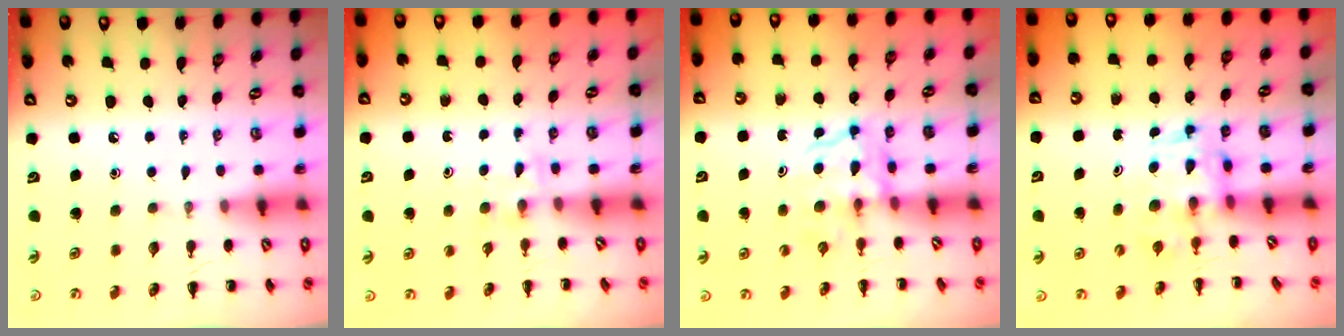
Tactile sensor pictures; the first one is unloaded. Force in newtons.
{"total": 3.8, "press": 3.6, "slide": 1.2}
{"total": 4.0, "press": 3.9, "slide": 0.4}
{"total": 3.4, "press": 3.4, "slide": 0.6}